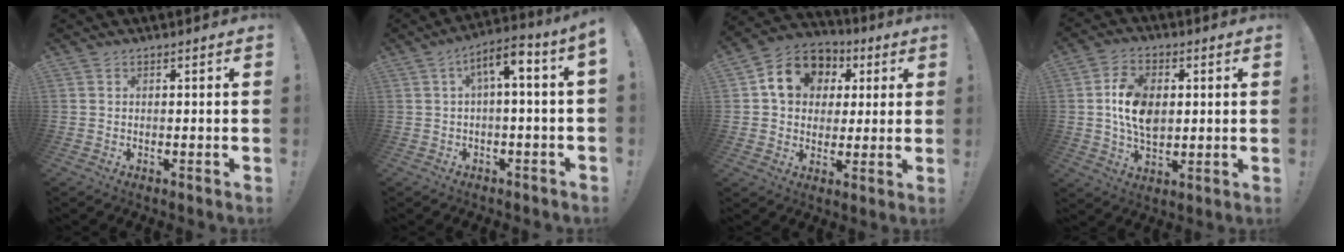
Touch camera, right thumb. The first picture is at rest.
{"total": 6.7, "force": [0.4, 1.0, 6.6], "torque": [-0.112, 0.000, 0.004]}
{"total": 13.9, "force": [4.7, 11.4, 6.4], "torque": [-0.096, -0.005, 0.093]}
{"total": 12.1, "force": [1.1, 8.2, 8.9], "torque": [-0.155, 0.009, 0.021]}